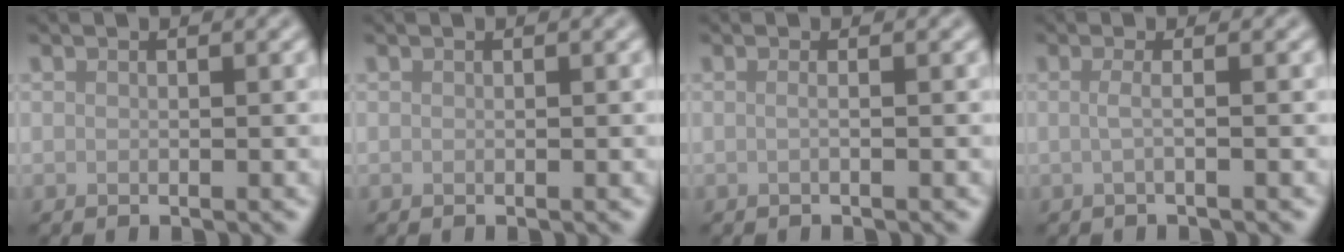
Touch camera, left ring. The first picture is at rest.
{"total": 0.0}
{"total": 1.0, "force": [0.0, 0.5, 0.9], "torque": [-0.012, -0.009, -0.011]}
{"total": 1.6, "force": [-0.1, 0.6, 1.5], "torque": [-0.021, -0.002, -0.009]}